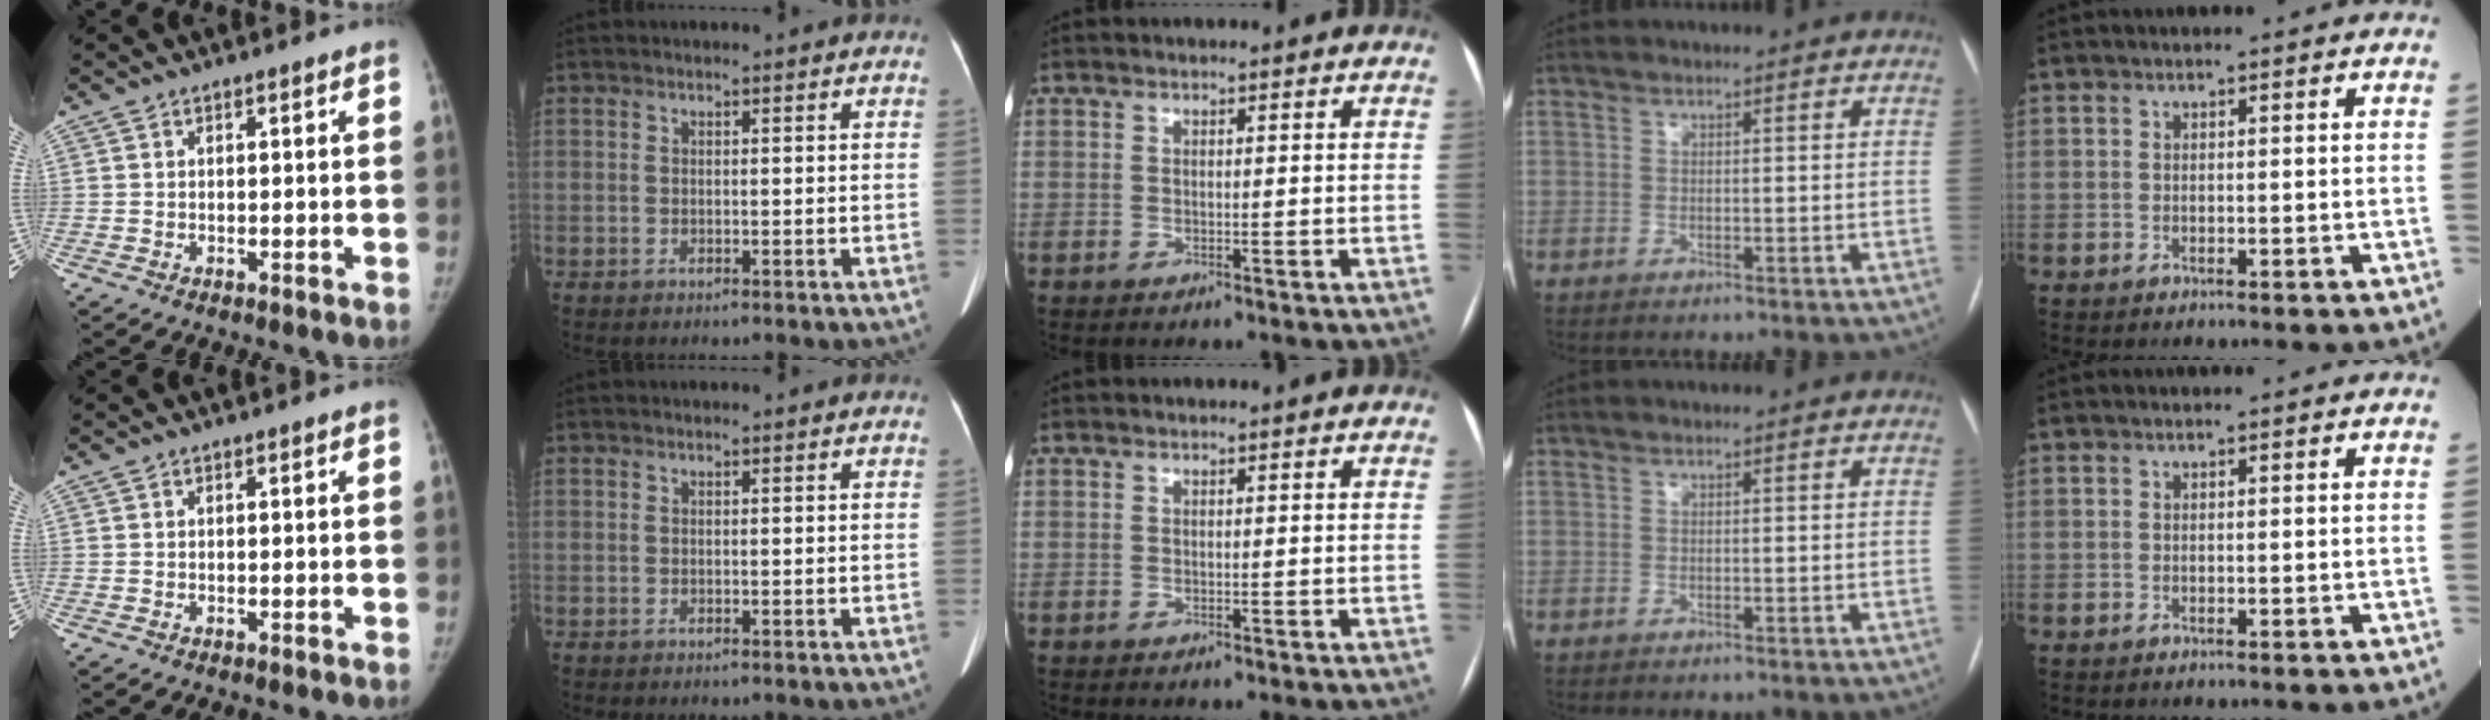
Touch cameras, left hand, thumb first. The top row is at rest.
{}